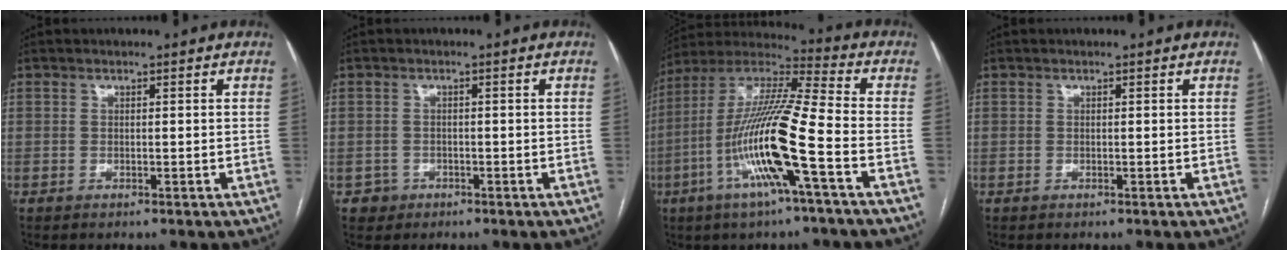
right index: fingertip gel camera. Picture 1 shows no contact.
{"total": 2.3, "force": [-1.0, 2.0, -0.3], "torque": [0.013, 0.011, -0.017]}
{"total": 17.2, "force": [-5.4, 0.1, 16.3], "torque": [-0.327, -0.002, -0.109]}
{"total": 0.0}